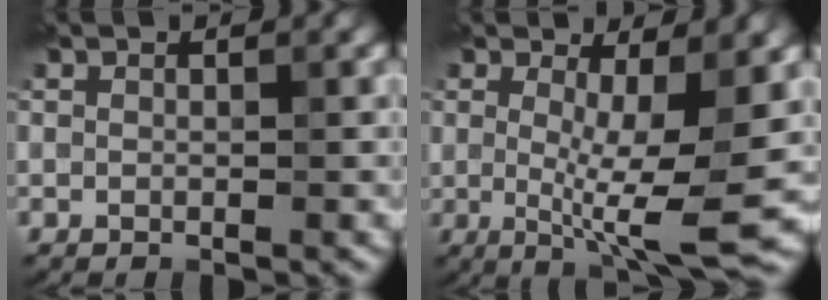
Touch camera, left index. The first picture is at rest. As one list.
[{"total": 7.4, "force": [0.0, 1.7, 7.2], "torque": [-0.111, -0.020, 0.004]}]